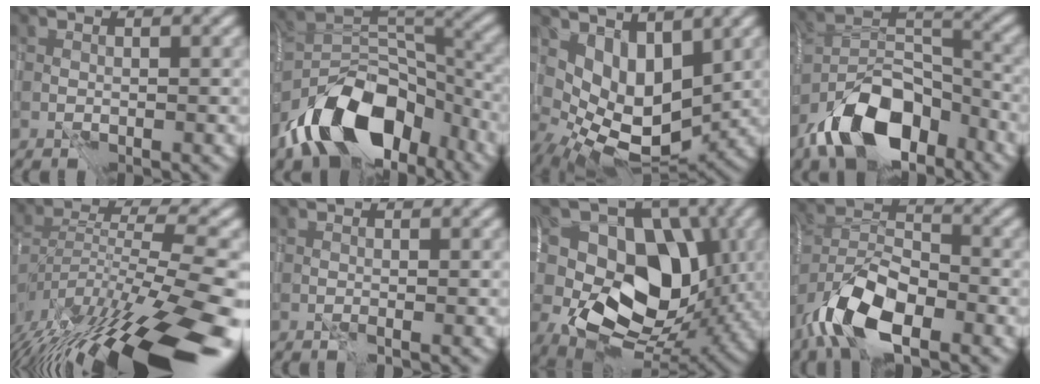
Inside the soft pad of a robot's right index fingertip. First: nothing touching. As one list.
[{"total": 11.7, "force": [-6.2, 6.8, 7.2], "torque": [-0.111, 0.005, -0.111]}, {"total": 5.6, "force": [2.4, 3.1, 4.1], "torque": [-0.076, -0.022, 0.050]}, {"total": 10.3, "force": [-6.2, 5.1, 6.4], "torque": [-0.109, 0.006, -0.116]}, {"total": 16.1, "force": [-10.9, 2.6, 11.6], "torque": [-0.204, 0.011, -0.177]}, {"total": 0.0}, {"total": 13.6, "force": [0.7, 9.6, 9.6], "torque": [-0.116, 0.008, 0.005]}, {"total": 8.1, "force": [-4.7, 3.3, 5.7], "torque": [-0.102, 0.009, -0.094]}]